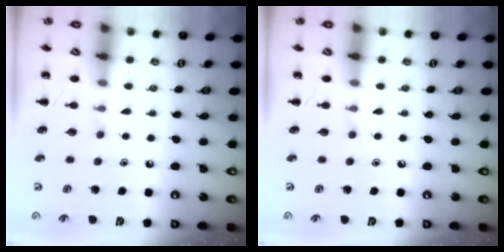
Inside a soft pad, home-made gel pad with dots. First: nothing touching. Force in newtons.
{"total": 0.0}